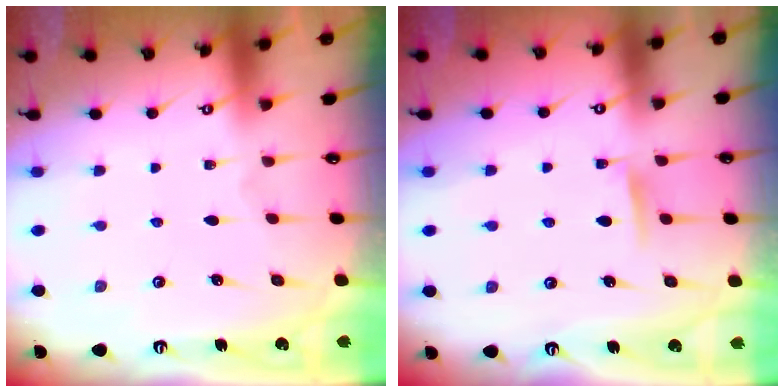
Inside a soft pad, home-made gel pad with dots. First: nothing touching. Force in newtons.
{"total": 5.6, "press": 5.6, "slide": 0.6}